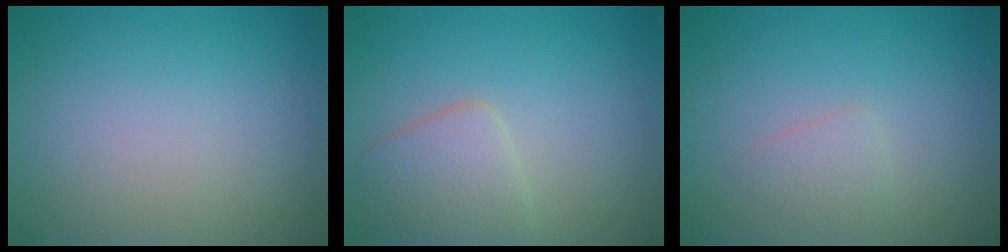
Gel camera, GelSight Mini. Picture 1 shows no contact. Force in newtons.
{"total": 3.1, "press": 3.1, "slide": 0.1}
{"total": 1.2, "press": 1.2, "slide": 0.0}